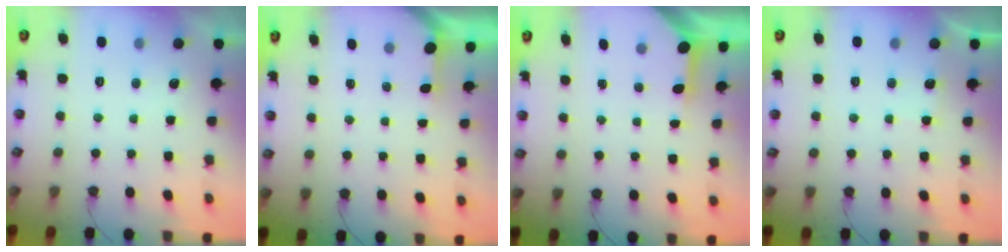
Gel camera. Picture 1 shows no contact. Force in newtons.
{"total": 1.2, "press": 1.2, "slide": 0.1}
{"total": 3.3, "press": 3.3, "slide": 0.4}
{"total": 2.4, "press": 2.3, "slide": 0.4}